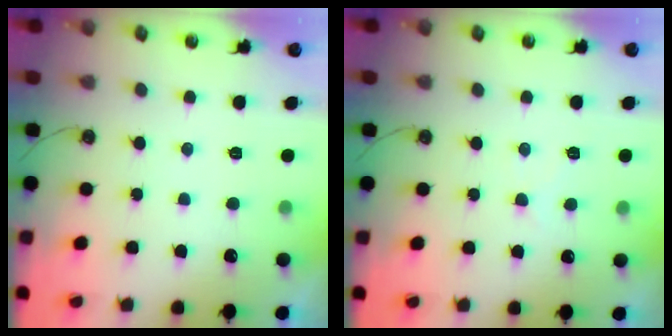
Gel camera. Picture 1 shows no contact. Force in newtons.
{"total": 5.5, "press": 5.5, "slide": 0.6}